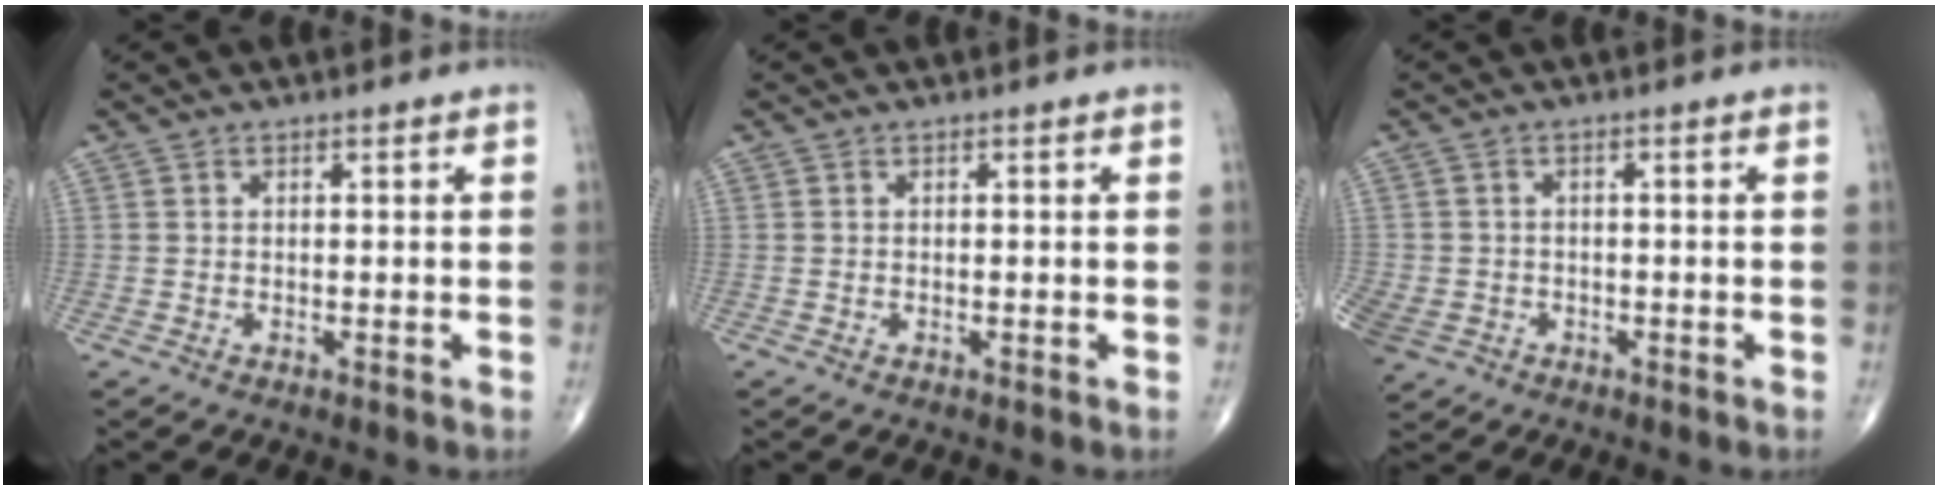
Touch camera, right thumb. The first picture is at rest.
{"total": 0.0}
{"total": 8.3, "force": [-3.6, 6.9, 3.1], "torque": [-0.096, 0.006, -0.052]}